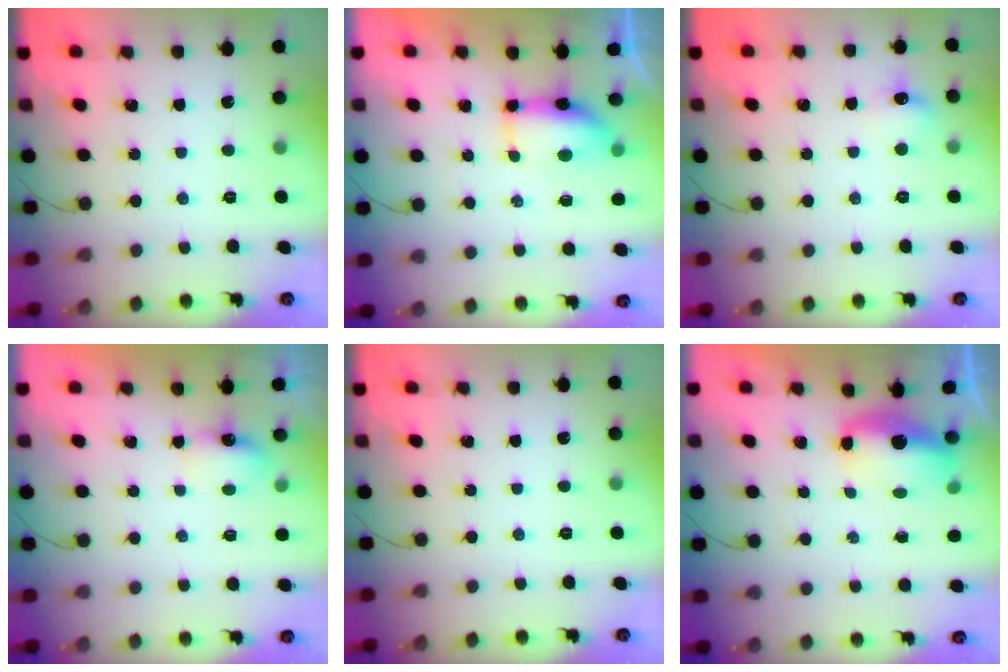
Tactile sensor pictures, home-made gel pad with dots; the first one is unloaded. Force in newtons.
{"total": 8.8, "press": 7.8, "slide": 3.9}
{"total": 7.4, "press": 7.3, "slide": 1.3}
{"total": 4.7, "press": 4.6, "slide": 1.2}
{"total": 0.0}
{"total": 7.1, "press": 7.1, "slide": 0.7}